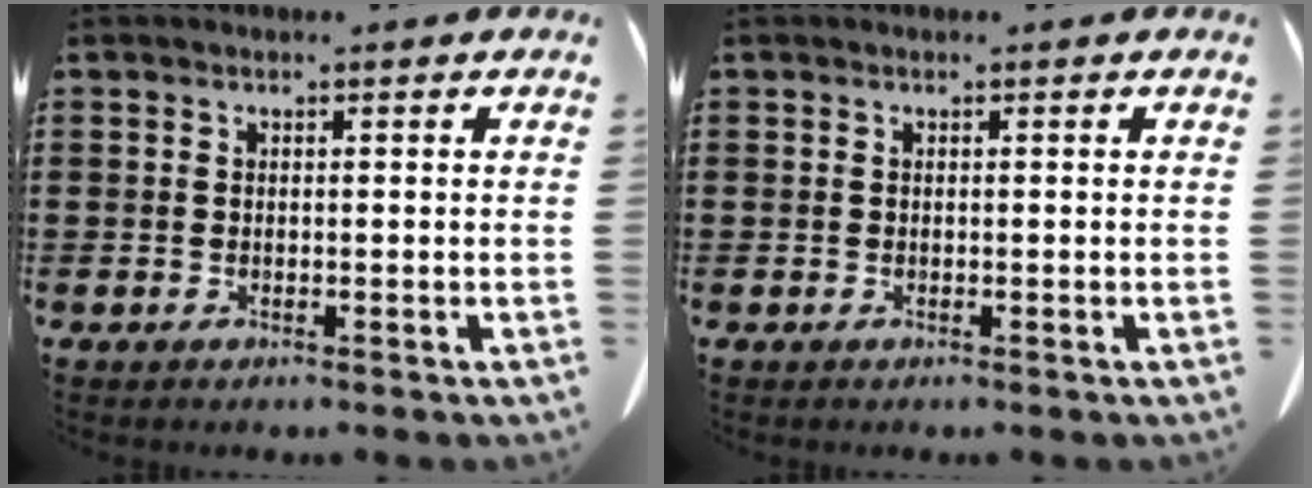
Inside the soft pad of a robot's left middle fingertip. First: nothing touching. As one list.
[{"total": 0.0}]